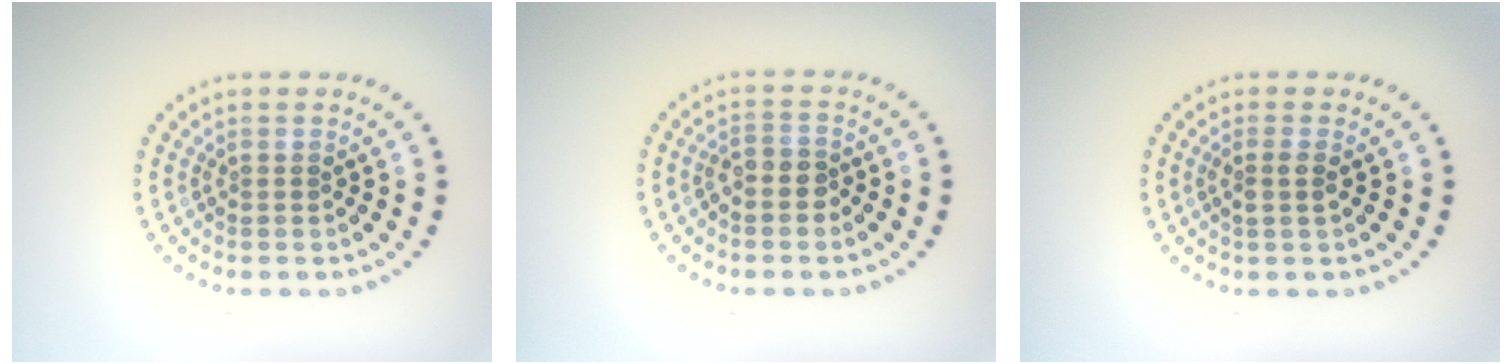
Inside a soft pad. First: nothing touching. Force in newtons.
{"total": 2.0, "press": 1.8, "slide": 0.9}
{"total": 1.3, "press": 1.1, "slide": 0.6}